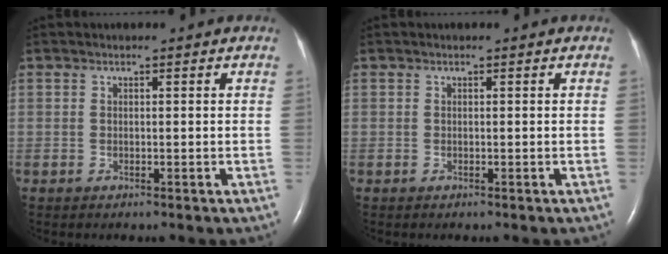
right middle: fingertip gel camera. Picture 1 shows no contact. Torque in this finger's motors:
{"motor_torque": [0.02, -0.01, 0.00, 0.01]}